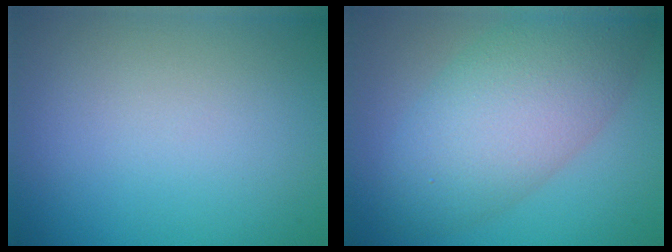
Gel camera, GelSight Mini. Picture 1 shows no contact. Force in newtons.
{"total": 8.1, "press": 8.1, "slide": 0.3}